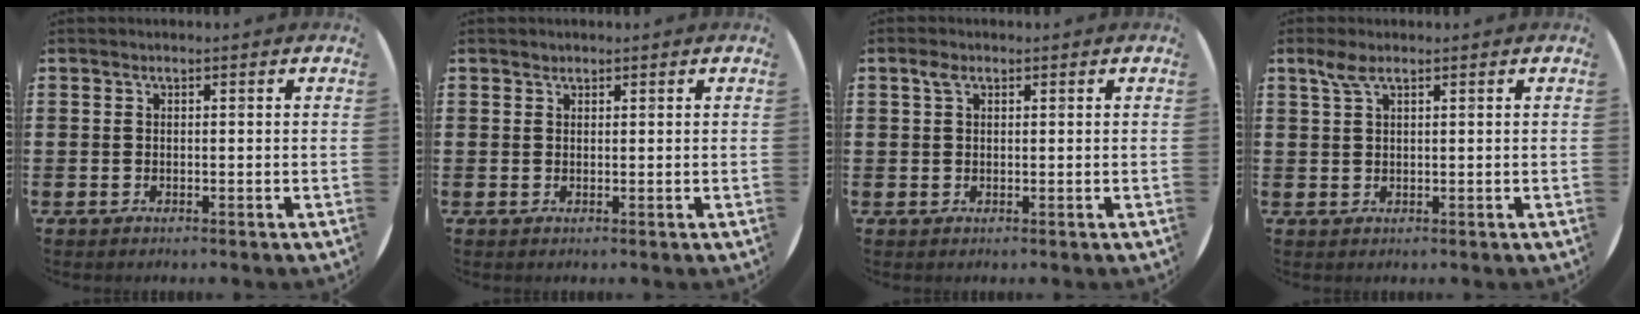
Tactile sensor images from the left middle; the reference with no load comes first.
{"total": 0.6, "force": [0.6, 0.2, -0.1], "torque": [0.002, 0.003, 0.011]}
{"total": 1.6, "force": [0.8, 1.0, 1.0], "torque": [-0.014, 0.002, 0.014]}
{"total": 2.5, "force": [1.5, 0.7, 1.9], "torque": [-0.041, 0.006, 0.027]}